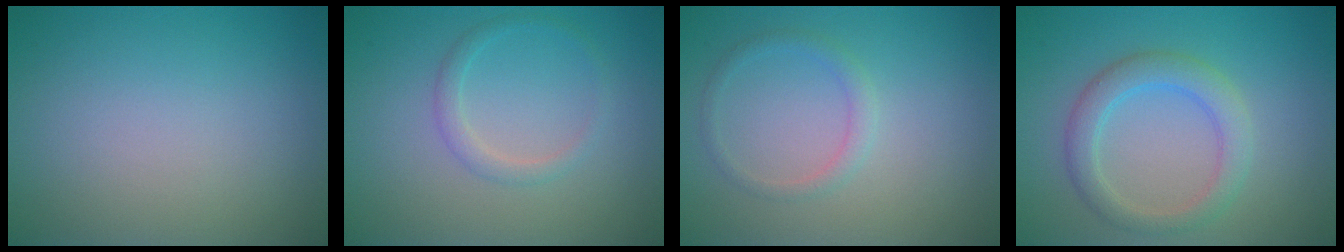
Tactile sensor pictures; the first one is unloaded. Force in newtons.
{"total": 1.6, "press": 1.6, "slide": 0.1}
{"total": 1.4, "press": 1.4, "slide": 0.1}
{"total": 3.4, "press": 3.4, "slide": 0.3}